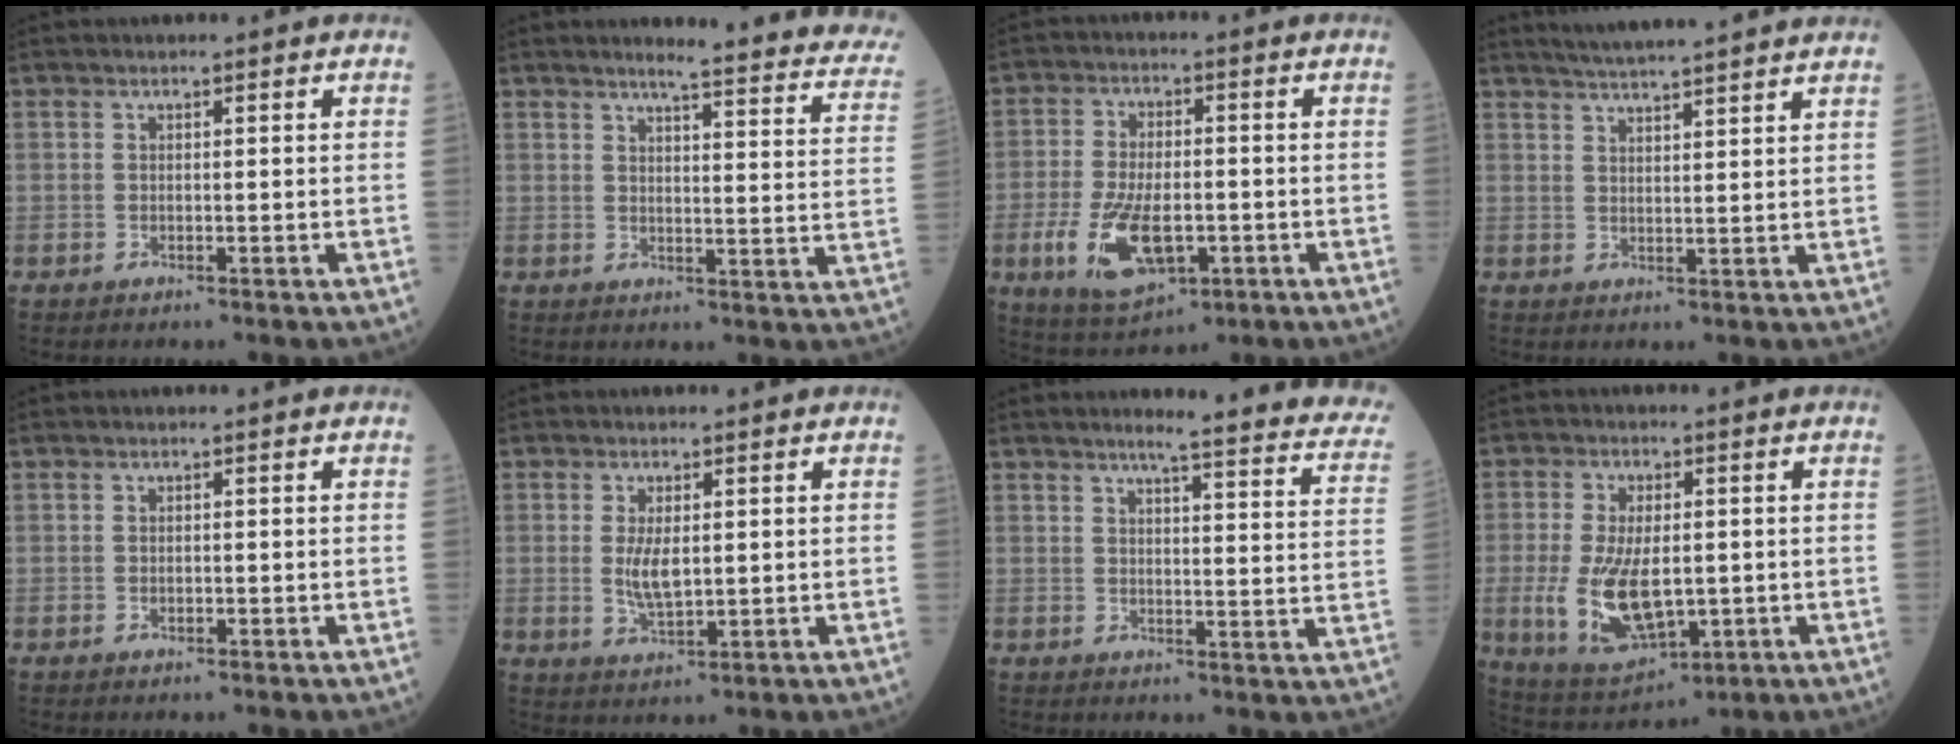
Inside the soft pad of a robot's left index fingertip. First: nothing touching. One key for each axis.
{"total": 18.3, "fx": 16.6, "fy": 1.3, "fz": 7.4, "tx": -0.077, "ty": -0.069, "tz": 0.170}
{"total": 11.0, "fx": -3.5, "fy": 5.0, "fz": 9.2, "tx": -0.183, "ty": -0.006, "tz": -0.053}
{"total": 11.3, "fx": 10.2, "fy": -0.4, "fz": 4.8, "tx": -0.077, "ty": 0.022, "tz": 0.134}
{"total": 0.7, "fx": -0.4, "fy": 0.4, "fz": 0.4, "tx": -0.007, "ty": 0.002, "tz": -0.006}
{"total": 4.4, "fx": 0.3, "fy": 1.6, "fz": 4.1, "tx": -0.084, "ty": -0.005, "tz": 0.011}
{"total": 18.9, "fx": 16.7, "fy": 1.0, "fz": 8.7, "tx": -0.094, "ty": -0.056, "tz": 0.176}
{"total": 11.6, "fx": -1.6, "fy": 5.5, "fz": 10.0, "tx": -0.201, "ty": -0.010, "tz": -0.014}